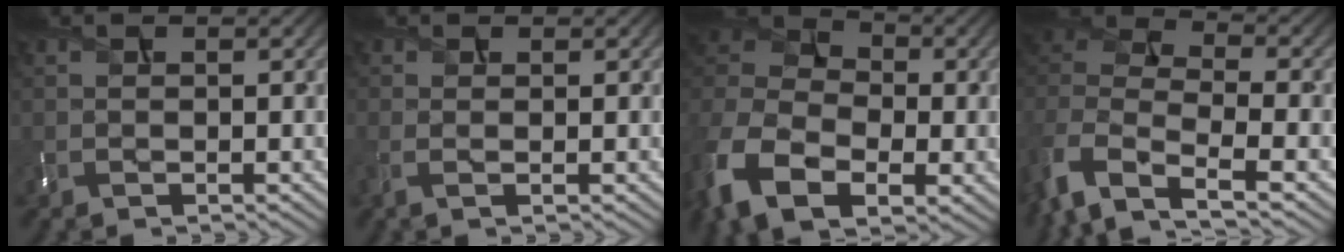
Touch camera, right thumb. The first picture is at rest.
{"total": 1.3, "force": [-0.1, 0.2, 1.3], "torque": [-0.035, -0.003, -0.006]}
{"total": 15.5, "force": [-5.7, 10.6, 9.7], "torque": [-0.266, -0.027, -0.096]}
{"total": 10.9, "force": [-5.6, 5.3, 7.7], "torque": [-0.191, -0.020, -0.111]}